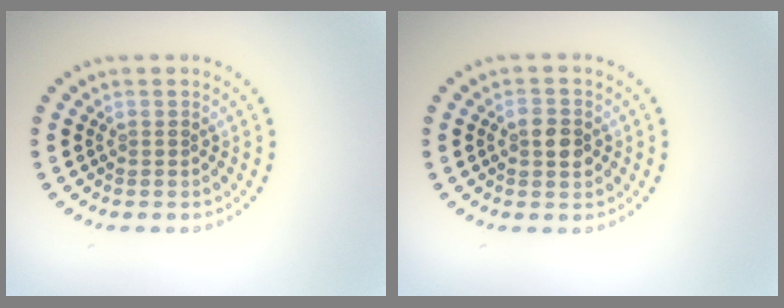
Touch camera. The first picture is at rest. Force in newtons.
{"total": 2.5, "press": 2.5, "slide": 0.1}